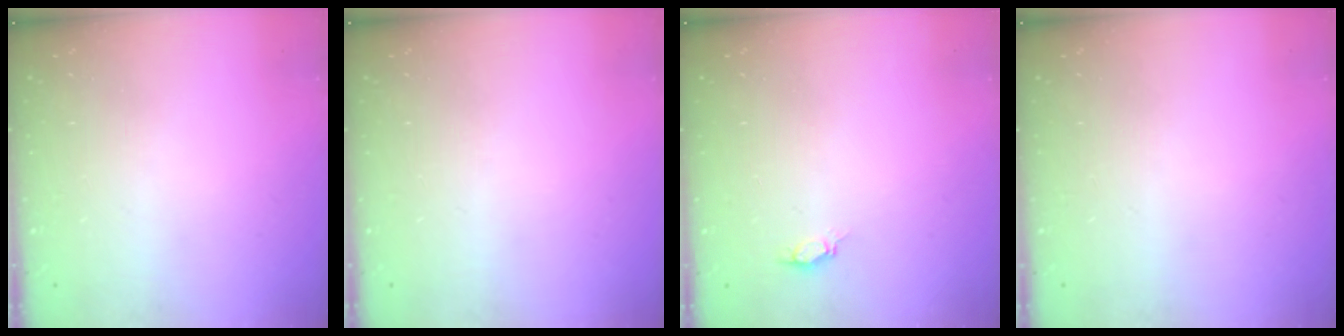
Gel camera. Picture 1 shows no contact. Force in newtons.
{"total": 0.0}
{"total": 3.3, "press": 3.1, "slide": 1.0}
{"total": 0.0}